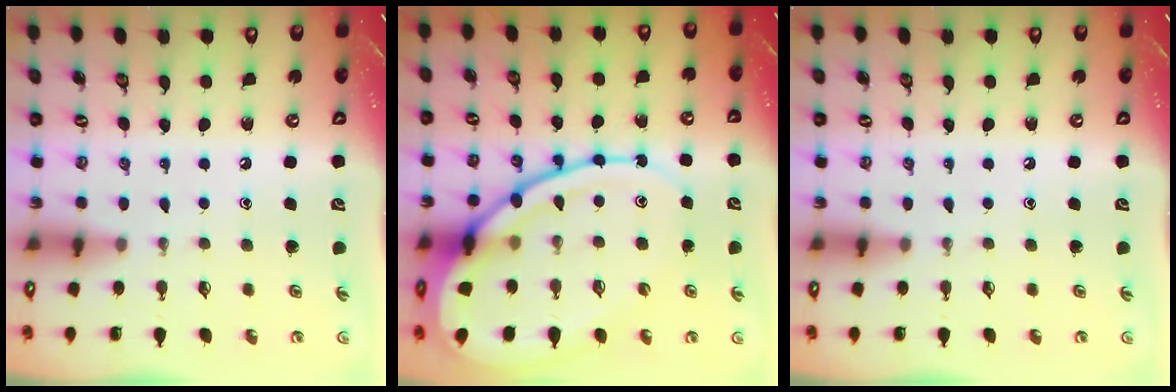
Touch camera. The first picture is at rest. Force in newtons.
{"total": 20.4, "press": 20.3, "slide": 2.1}
{"total": 0.0}